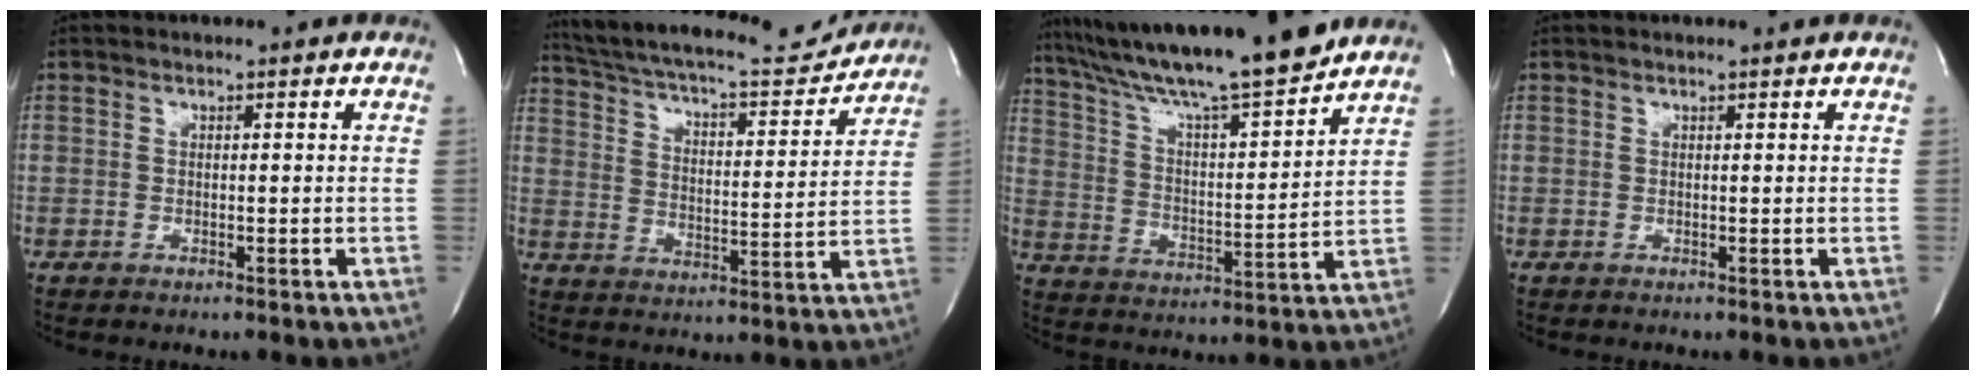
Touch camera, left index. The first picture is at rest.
{"total": 18.8, "force": [17.2, 3.3, 6.8], "torque": [-0.119, 0.001, 0.251]}
{"total": 18.4, "force": [16.1, -0.1, 9.0], "torque": [-0.157, 0.000, 0.265]}
{"total": 1.0, "force": [0.9, 0.0, 0.2], "torque": [-0.008, 0.006, 0.014]}